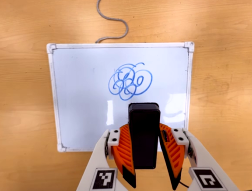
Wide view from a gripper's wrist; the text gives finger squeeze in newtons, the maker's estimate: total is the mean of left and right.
{"total": 7.9, "left": 6.9, "right": 8.8}